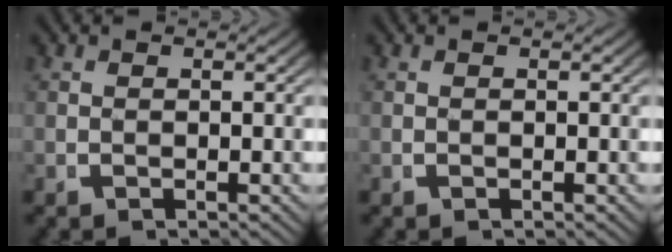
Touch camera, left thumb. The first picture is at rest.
{"total": 0.0}